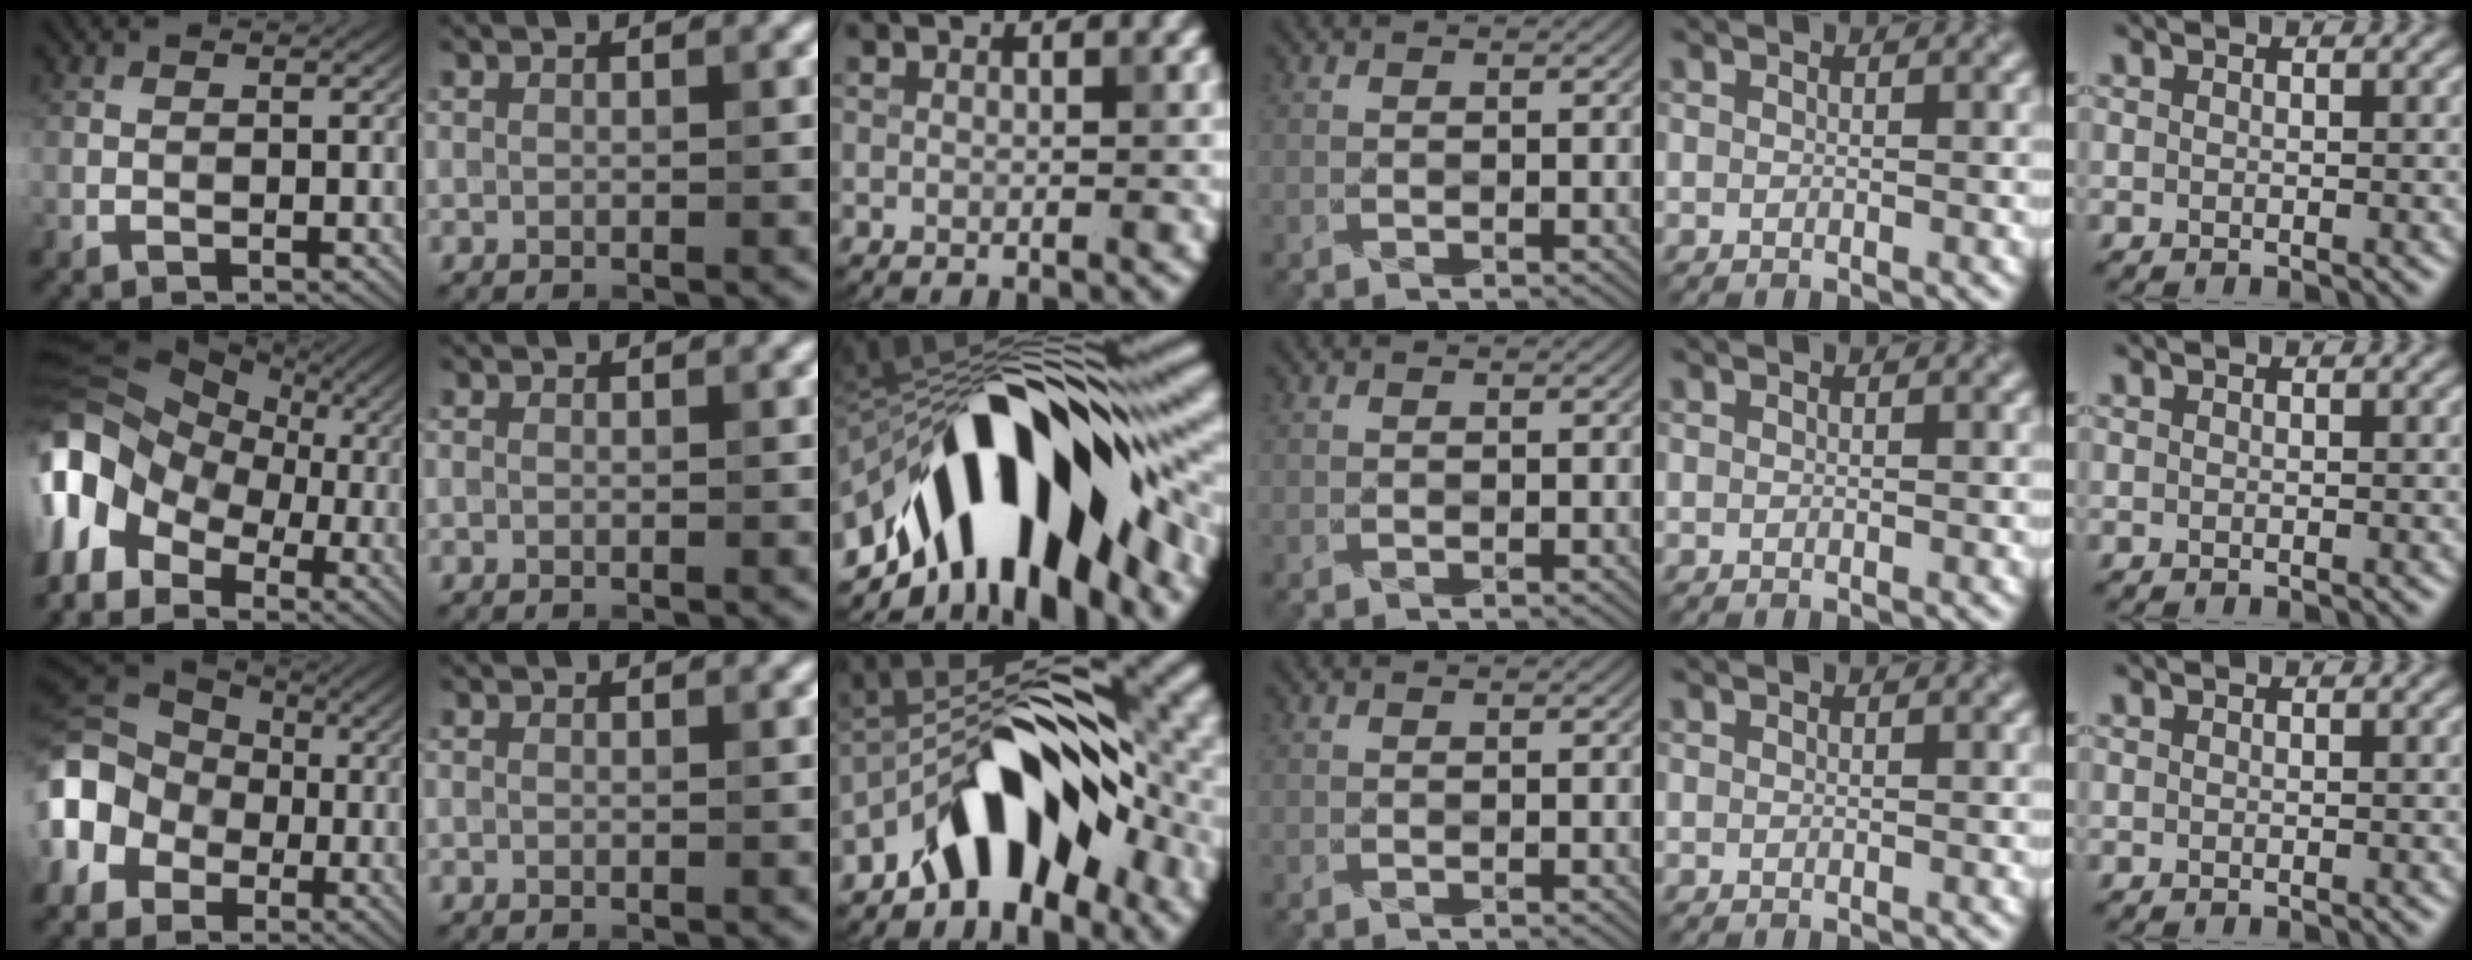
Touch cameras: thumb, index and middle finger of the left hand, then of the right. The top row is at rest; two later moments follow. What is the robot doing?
{"motion": "wrap", "object": "string"}